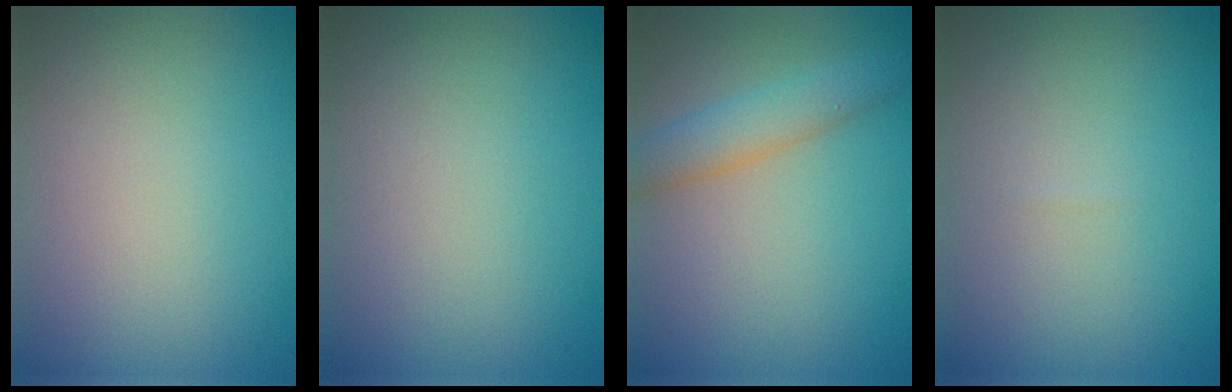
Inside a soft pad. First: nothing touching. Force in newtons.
{"total": 0.0}
{"total": 3.4, "press": 3.4, "slide": 0.0}
{"total": 0.0}